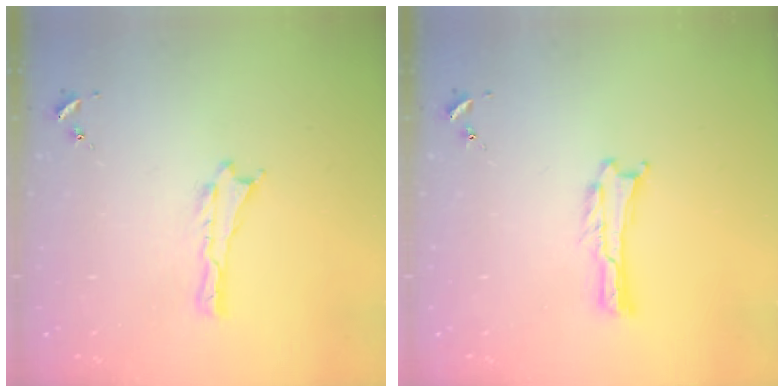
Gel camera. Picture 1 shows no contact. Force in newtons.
{"total": 0.0}